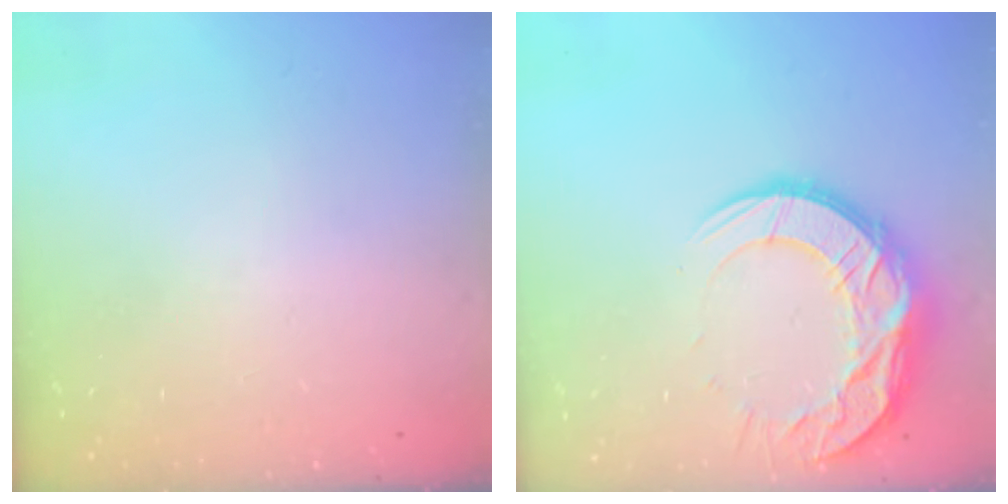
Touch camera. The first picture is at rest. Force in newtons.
{"total": 14.6, "press": 14.6, "slide": 1.1}